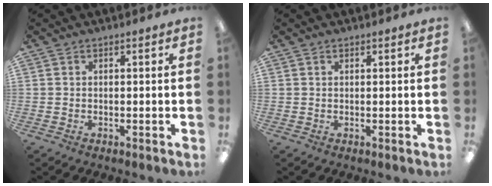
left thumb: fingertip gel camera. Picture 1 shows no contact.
{"total": 0.7, "force": [0.5, 0.4, 0.3], "torque": [-0.007, 0.002, 0.009]}